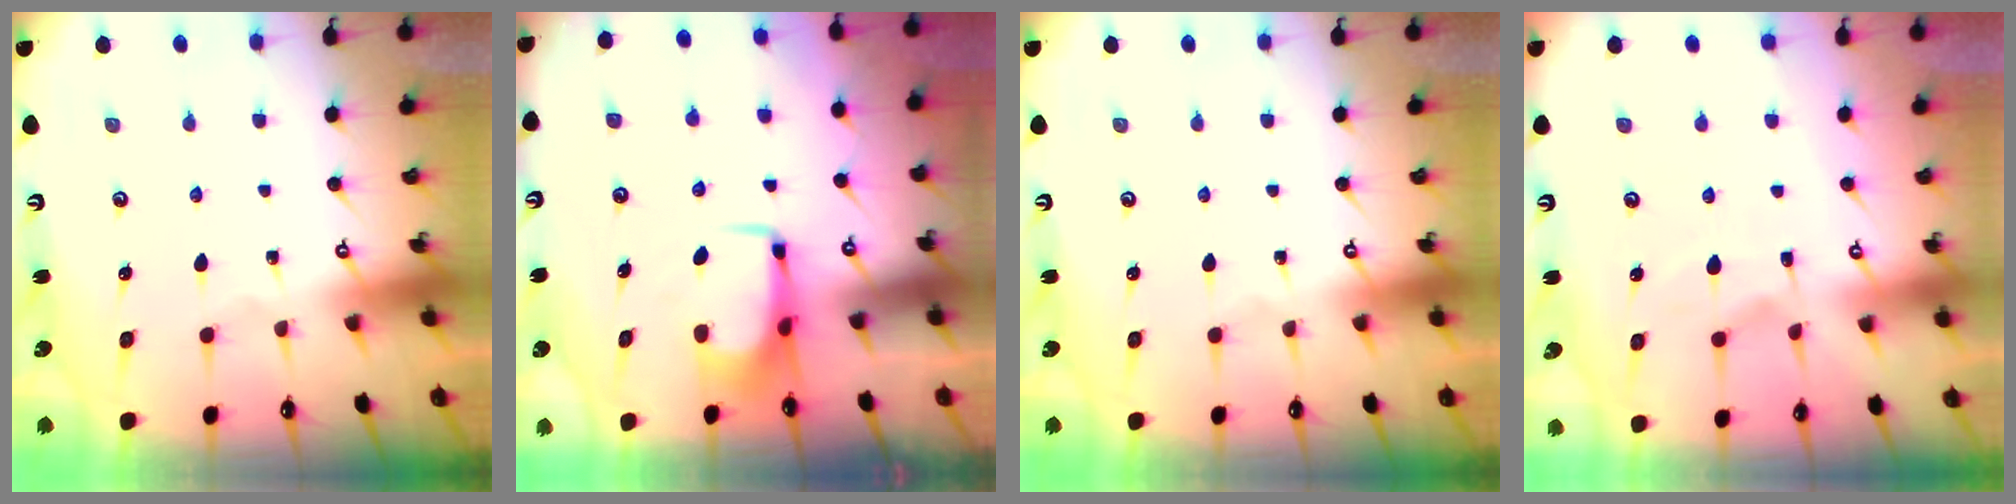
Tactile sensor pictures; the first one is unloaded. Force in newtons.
{"total": 3.9, "press": 3.9, "slide": 0.3}
{"total": 0.0}
{"total": 4.4, "press": 4.2, "slide": 1.3}